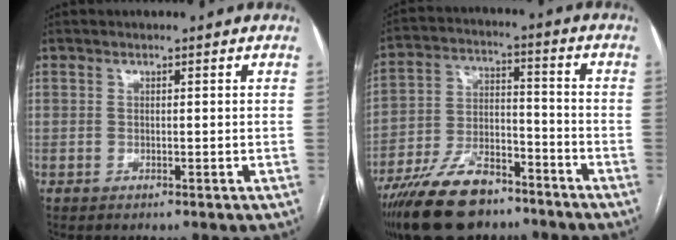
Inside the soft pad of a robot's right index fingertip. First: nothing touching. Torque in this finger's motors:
{"motor_torque": [0.20, -0.82, -0.54, -0.21]}